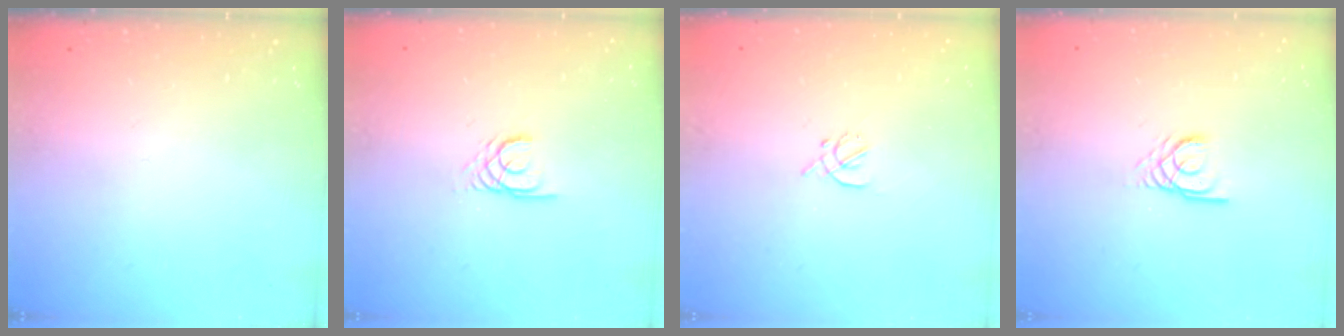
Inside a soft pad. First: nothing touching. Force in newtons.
{"total": 2.2, "press": 2.2, "slide": 0.1}
{"total": 1.4, "press": 1.3, "slide": 0.5}
{"total": 2.7, "press": 2.7, "slide": 0.2}